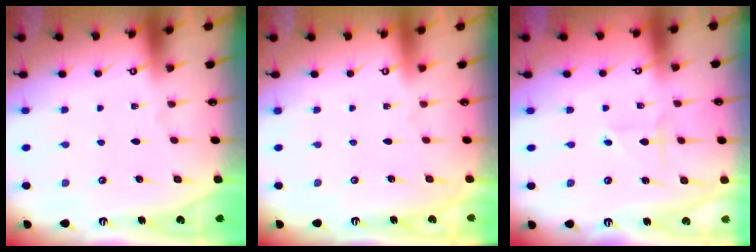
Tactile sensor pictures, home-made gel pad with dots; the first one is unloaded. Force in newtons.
{"total": 0.0}
{"total": 2.2, "press": 2.2, "slide": 0.2}